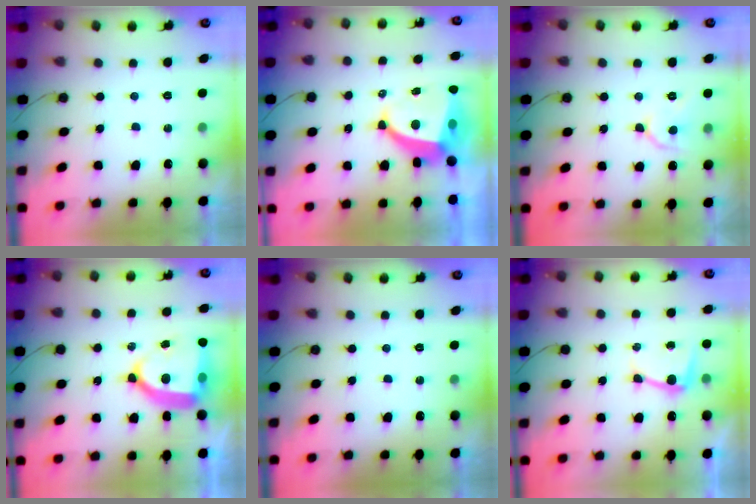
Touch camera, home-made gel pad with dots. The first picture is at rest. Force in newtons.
{"total": 9.1, "press": 9.0, "slide": 1.3}
{"total": 7.5, "press": 7.4, "slide": 0.9}
{"total": 13.7, "press": 13.6, "slide": 1.8}
{"total": 0.0}
{"total": 5.2, "press": 5.2, "slide": 0.7}